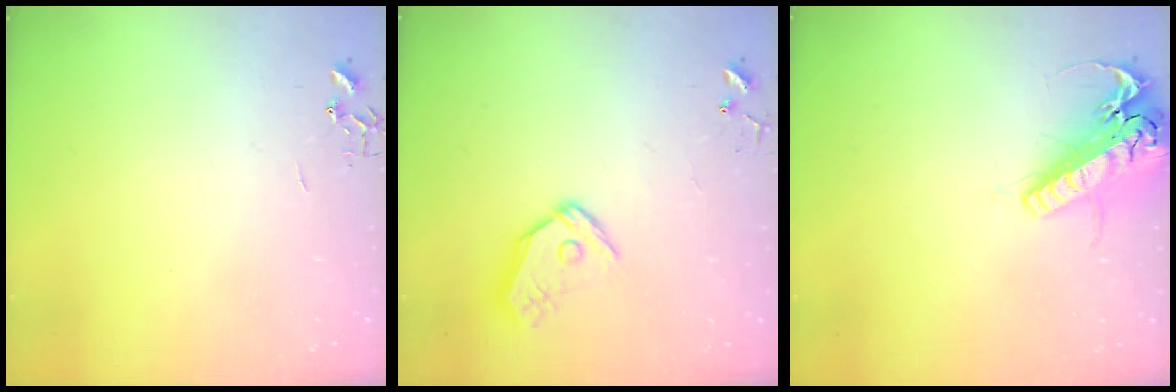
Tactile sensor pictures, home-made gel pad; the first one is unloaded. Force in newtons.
{"total": 11.1, "press": 11.0, "slide": 1.7}
{"total": 21.0, "press": 20.7, "slide": 3.7}